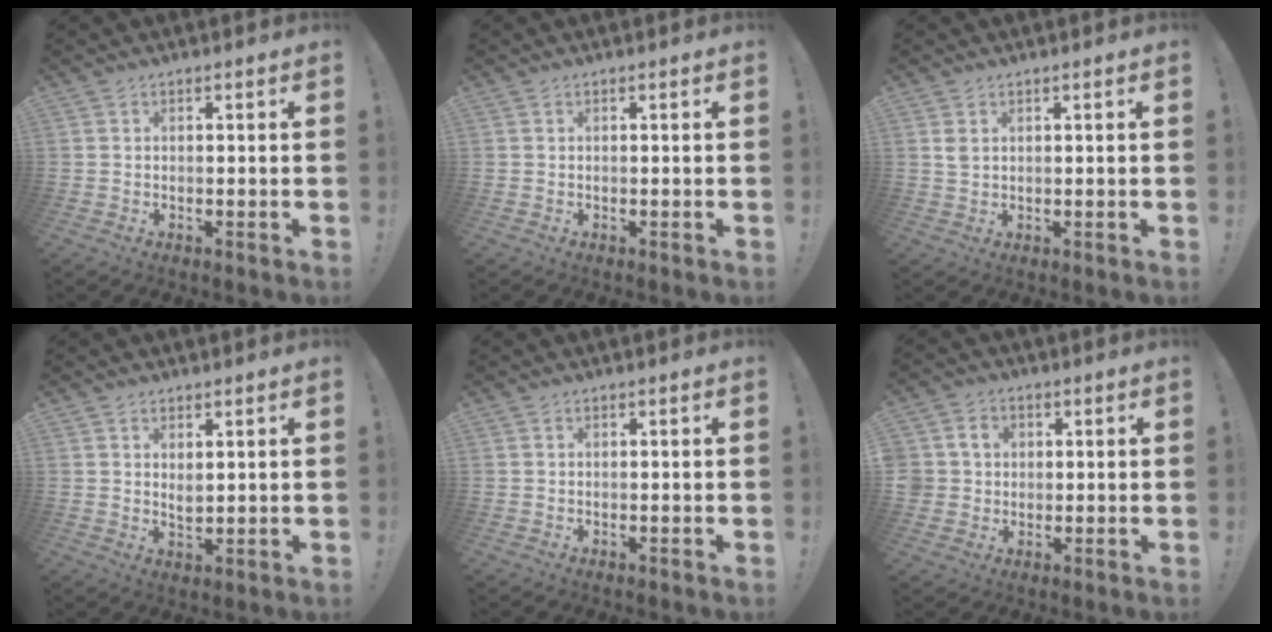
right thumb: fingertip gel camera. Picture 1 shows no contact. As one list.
[{"total": 0.0}, {"total": 2.2, "force": [0.9, 1.3, 1.5], "torque": [-0.026, 0.001, 0.016]}, {"total": 2.7, "force": [1.6, 1.3, 1.7], "torque": [-0.023, -0.012, 0.026]}, {"total": 0.0}, {"total": 5.9, "force": [0.9, 5.7, 1.5], "torque": [-0.038, 0.003, 0.020]}]